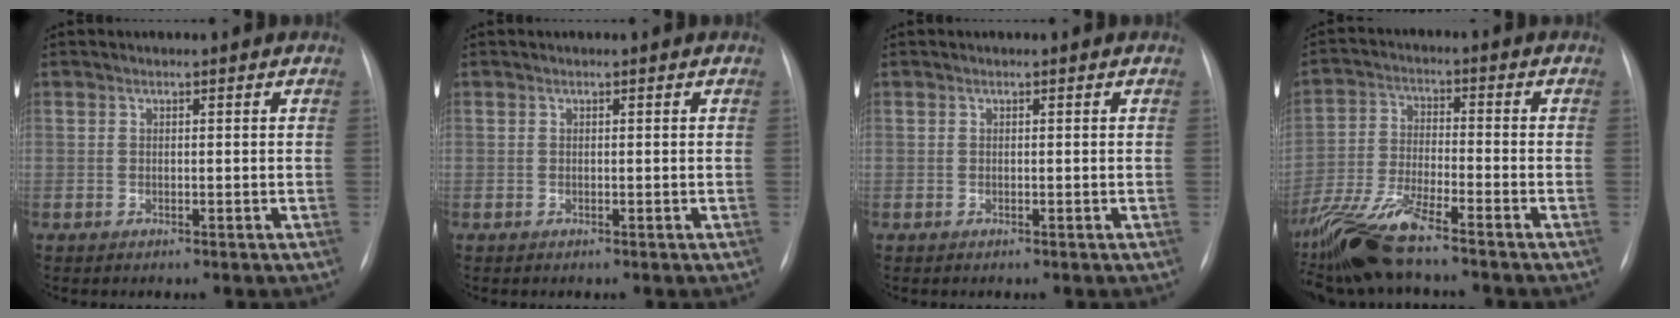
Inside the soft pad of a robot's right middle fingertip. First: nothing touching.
{"total": 0.0}
{"total": 0.0}
{"total": 11.0, "force": [-8.9, 0.9, 6.3], "torque": [-0.138, -0.023, -0.170]}